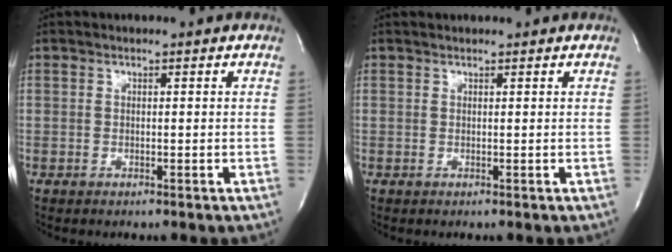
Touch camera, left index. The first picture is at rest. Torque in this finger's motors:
{"motor_torque": [0.27, -0.31, -0.02, -0.01]}